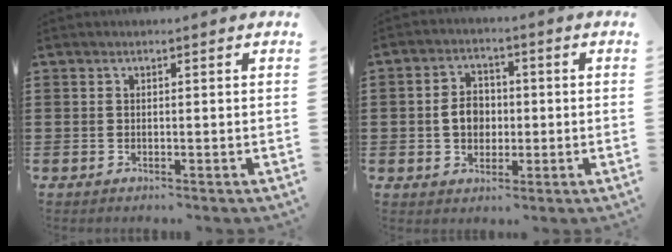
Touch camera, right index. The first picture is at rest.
{"total": 5.0, "force": [-0.4, 3.9, 3.1], "torque": [-0.067, 0.007, -0.015]}